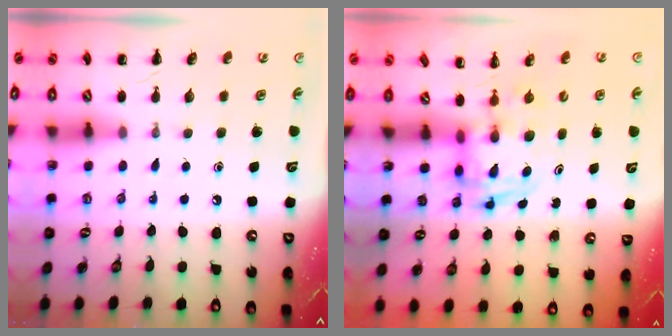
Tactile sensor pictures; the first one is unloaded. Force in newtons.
{"total": 2.9, "press": 2.8, "slide": 0.5}